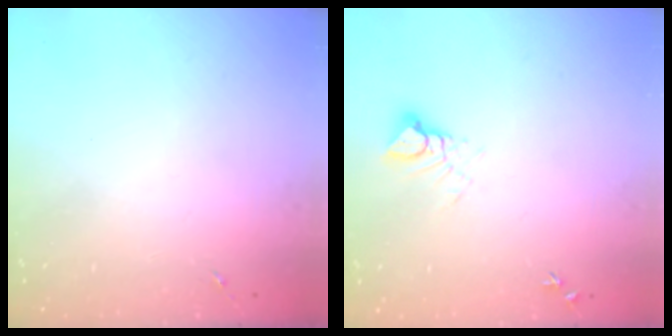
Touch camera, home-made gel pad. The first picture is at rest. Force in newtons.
{"total": 4.0, "press": 3.9, "slide": 0.4}